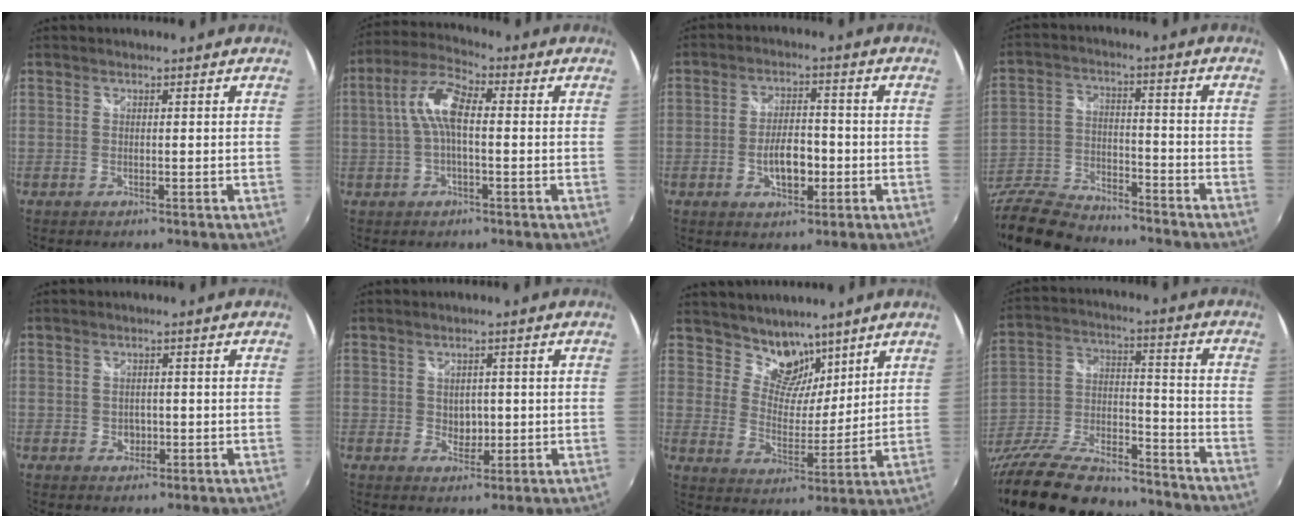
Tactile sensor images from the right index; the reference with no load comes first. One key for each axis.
{"total": 8.0, "fx": 0.2, "fy": 3.0, "fz": 7.5, "tx": -0.159, "ty": 0.022, "tz": 0.003}
{"total": 6.9, "fx": -1.9, "fy": 3.5, "fz": 5.6, "tx": -0.107, "ty": 0.003, "tz": -0.026}
{"total": 19.9, "fx": -16.5, "fy": 6.6, "fz": 9.0, "tx": -0.214, "ty": -0.022, "tz": -0.291}
{"total": 2.7, "fx": -0.5, "fy": 2.3, "fz": 1.2, "tx": -0.020, "ty": 0.000, "tz": -0.005}
{"total": 3.2, "fx": 0.1, "fy": 2.8, "fz": 1.6, "tx": -0.019, "ty": -0.001, "tz": 0.003}
{"total": 9.0, "fx": 6.8, "fy": 5.2, "fz": 2.6, "tx": -0.036, "ty": -0.004, "tz": 0.121}
{"total": 28.1, "fx": -21.7, "fy": 10.4, "fz": 14.5, "tx": -0.294, "ty": -0.007, "tz": -0.335}